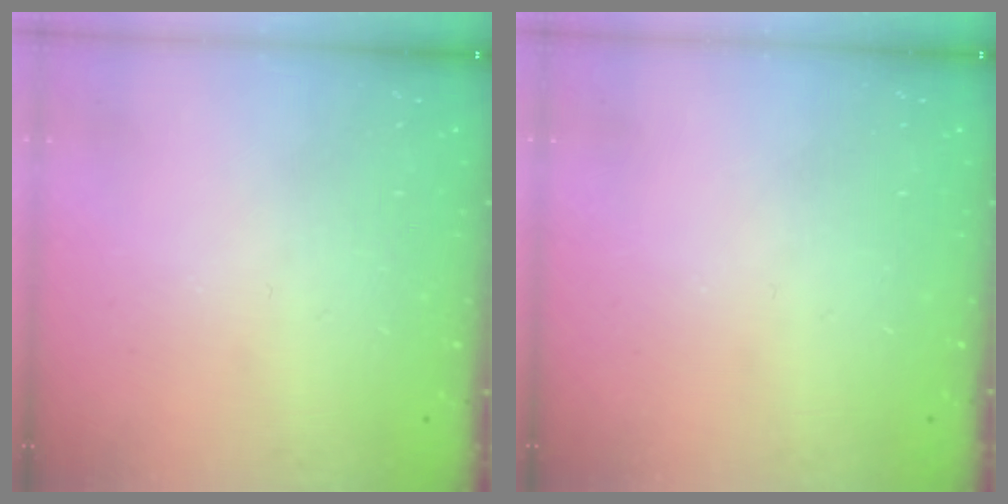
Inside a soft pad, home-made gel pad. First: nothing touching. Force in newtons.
{"total": 0.0}